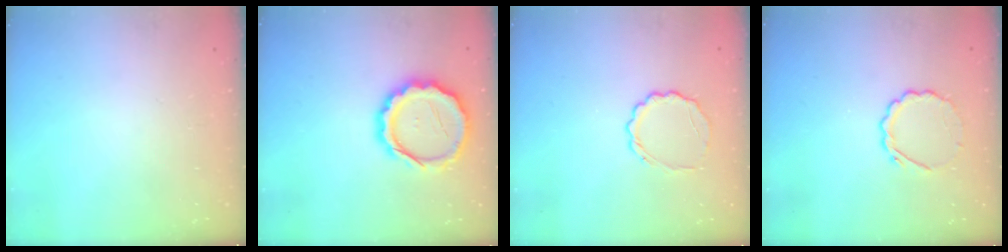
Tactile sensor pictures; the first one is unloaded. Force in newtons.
{"total": 15.4, "press": 15.1, "slide": 3.0}
{"total": 5.6, "press": 5.4, "slide": 1.4}
{"total": 4.9, "press": 4.6, "slide": 1.5}